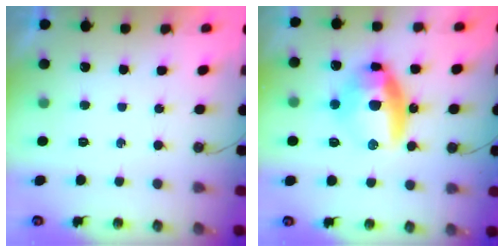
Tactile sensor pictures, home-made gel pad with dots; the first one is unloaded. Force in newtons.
{"total": 12.8, "press": 12.7, "slide": 1.2}